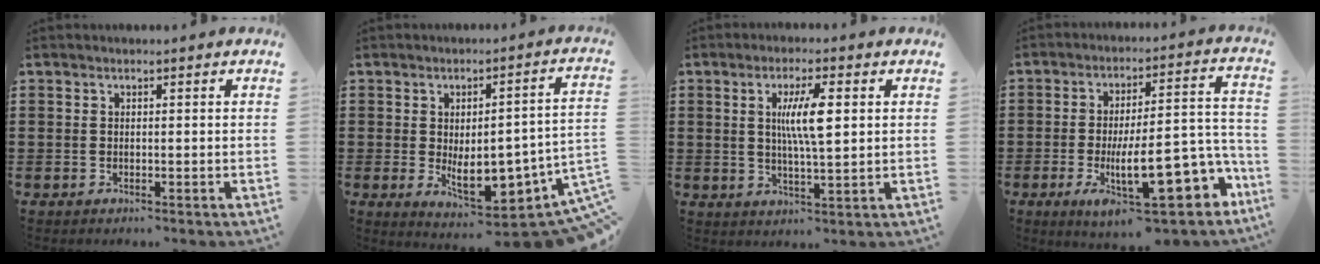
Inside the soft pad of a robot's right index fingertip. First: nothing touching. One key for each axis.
{"total": 9.5, "fx": -3.2, "fy": 3.7, "fz": 8.2, "tx": -0.118, "ty": -0.018, "tz": -0.056}
{"total": 6.9, "fx": 1.5, "fy": 1.3, "fz": 6.6, "tx": -0.130, "ty": 0.006, "tz": 0.022}
{"total": 17.9, "fx": -7.0, "fy": 5.7, "fz": 15.4, "tx": -0.224, "ty": 0.005, "tz": -0.102}